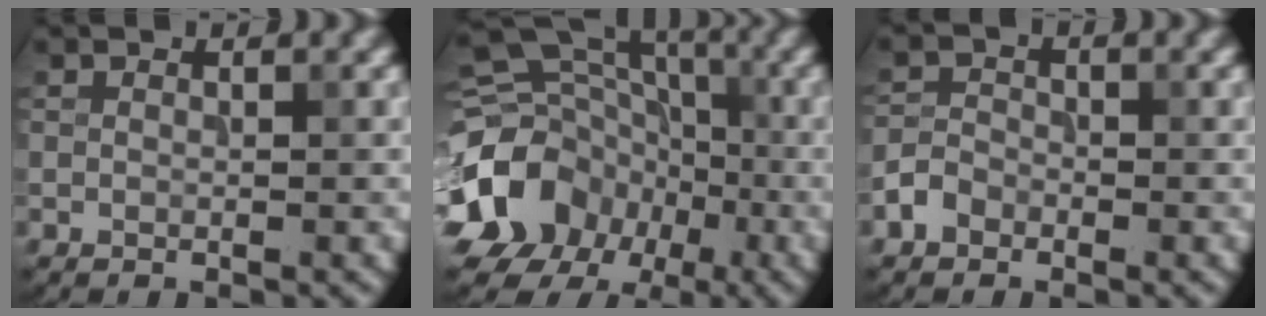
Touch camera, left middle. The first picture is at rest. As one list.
[{"total": 15.9, "force": [-5.7, 13.5, 6.1], "torque": [-0.150, -0.020, -0.111]}, {"total": 2.0, "force": [-1.2, 1.4, 0.7], "torque": [-0.008, 0.006, -0.029]}]